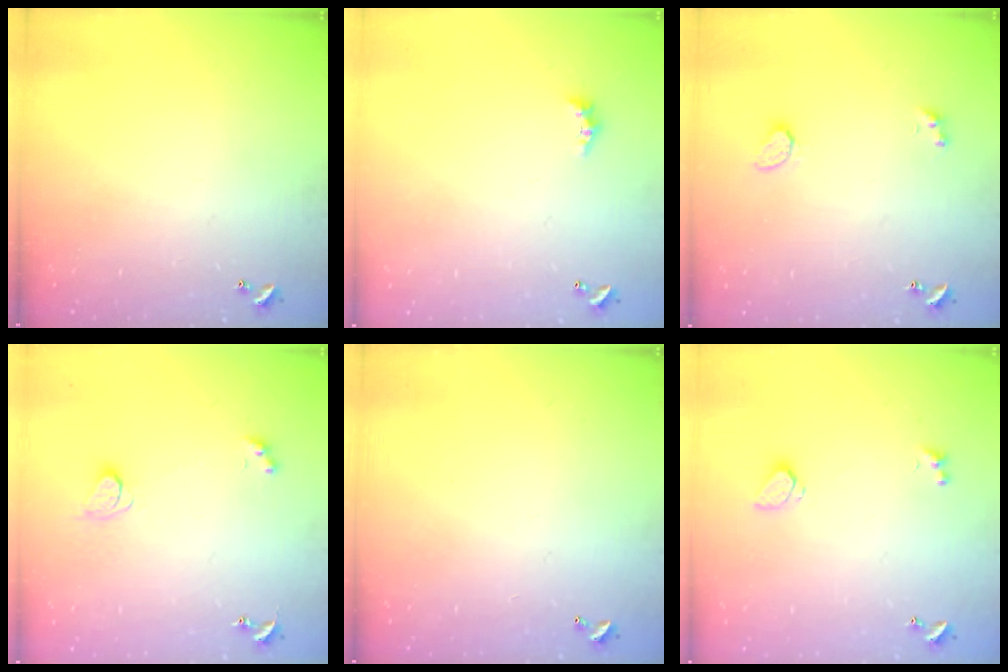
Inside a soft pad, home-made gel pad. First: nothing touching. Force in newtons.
{"total": 2.2, "press": 2.2, "slide": 0.6}
{"total": 2.3, "press": 2.3, "slide": 0.5}
{"total": 2.4, "press": 2.3, "slide": 0.6}
{"total": 2.9, "press": 2.9, "slide": 0.1}
{"total": 0.8, "press": 0.6, "slide": 0.4}